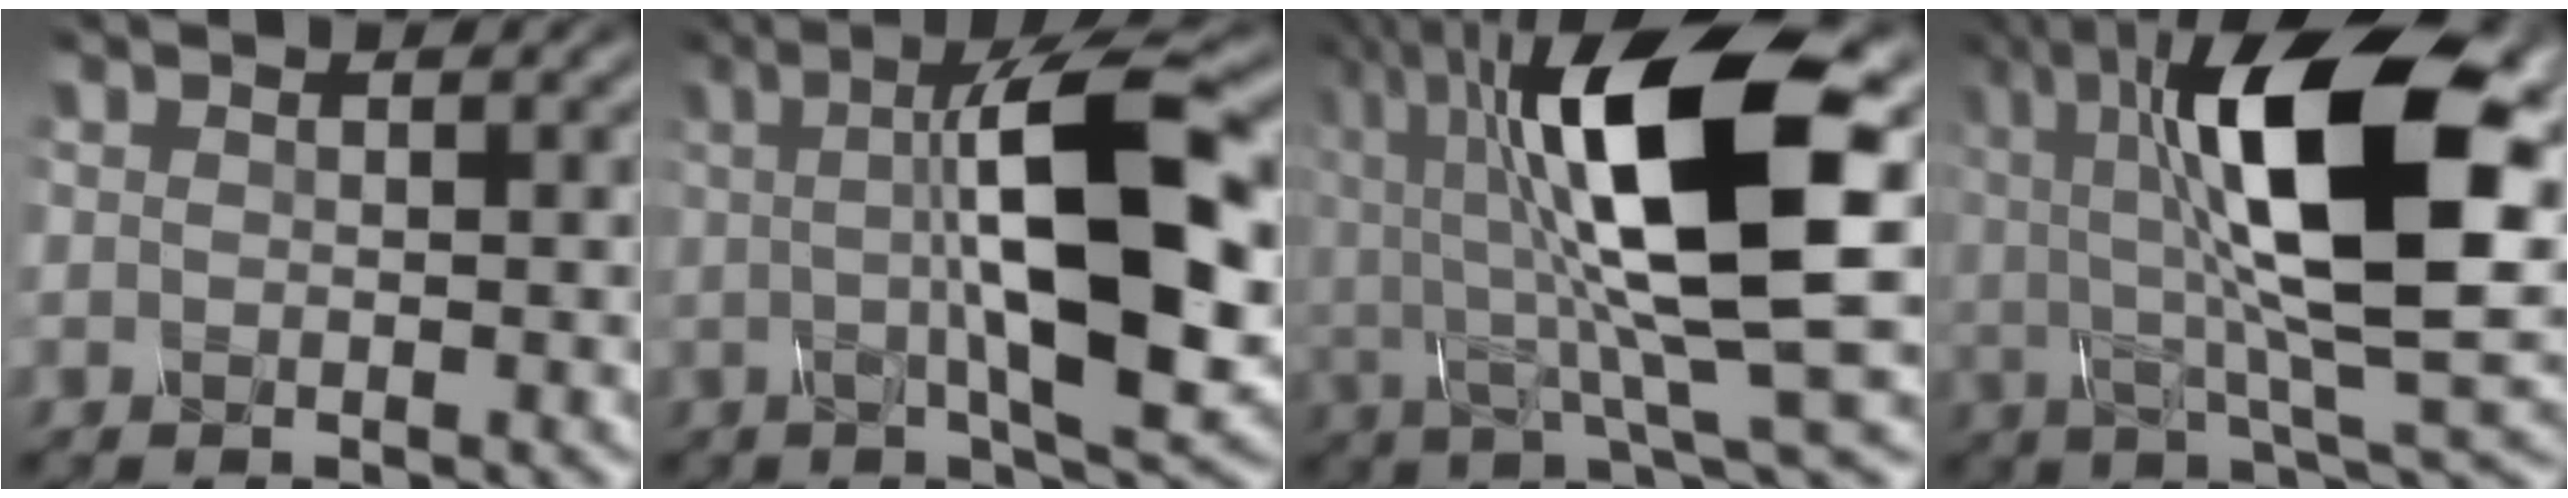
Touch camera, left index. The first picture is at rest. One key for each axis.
{"total": 12.1, "fx": 1.1, "fy": 2.8, "fz": 11.7, "tx": -0.164, "ty": 0.014, "tz": 0.020}
{"total": 12.9, "fx": 2.5, "fy": 3.4, "fz": 12.1, "tx": -0.220, "ty": 0.007, "tz": 0.047}
{"total": 15.3, "fx": 4.2, "fy": 5.3, "fz": 13.8, "tx": -0.225, "ty": 0.007, "tz": 0.059}